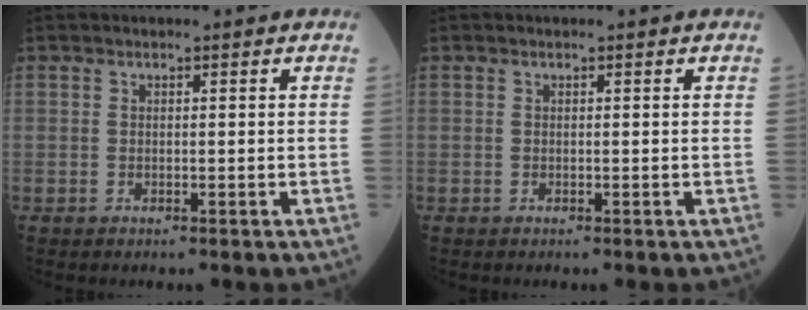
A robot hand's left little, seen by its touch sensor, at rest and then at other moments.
{"total": 0.0}